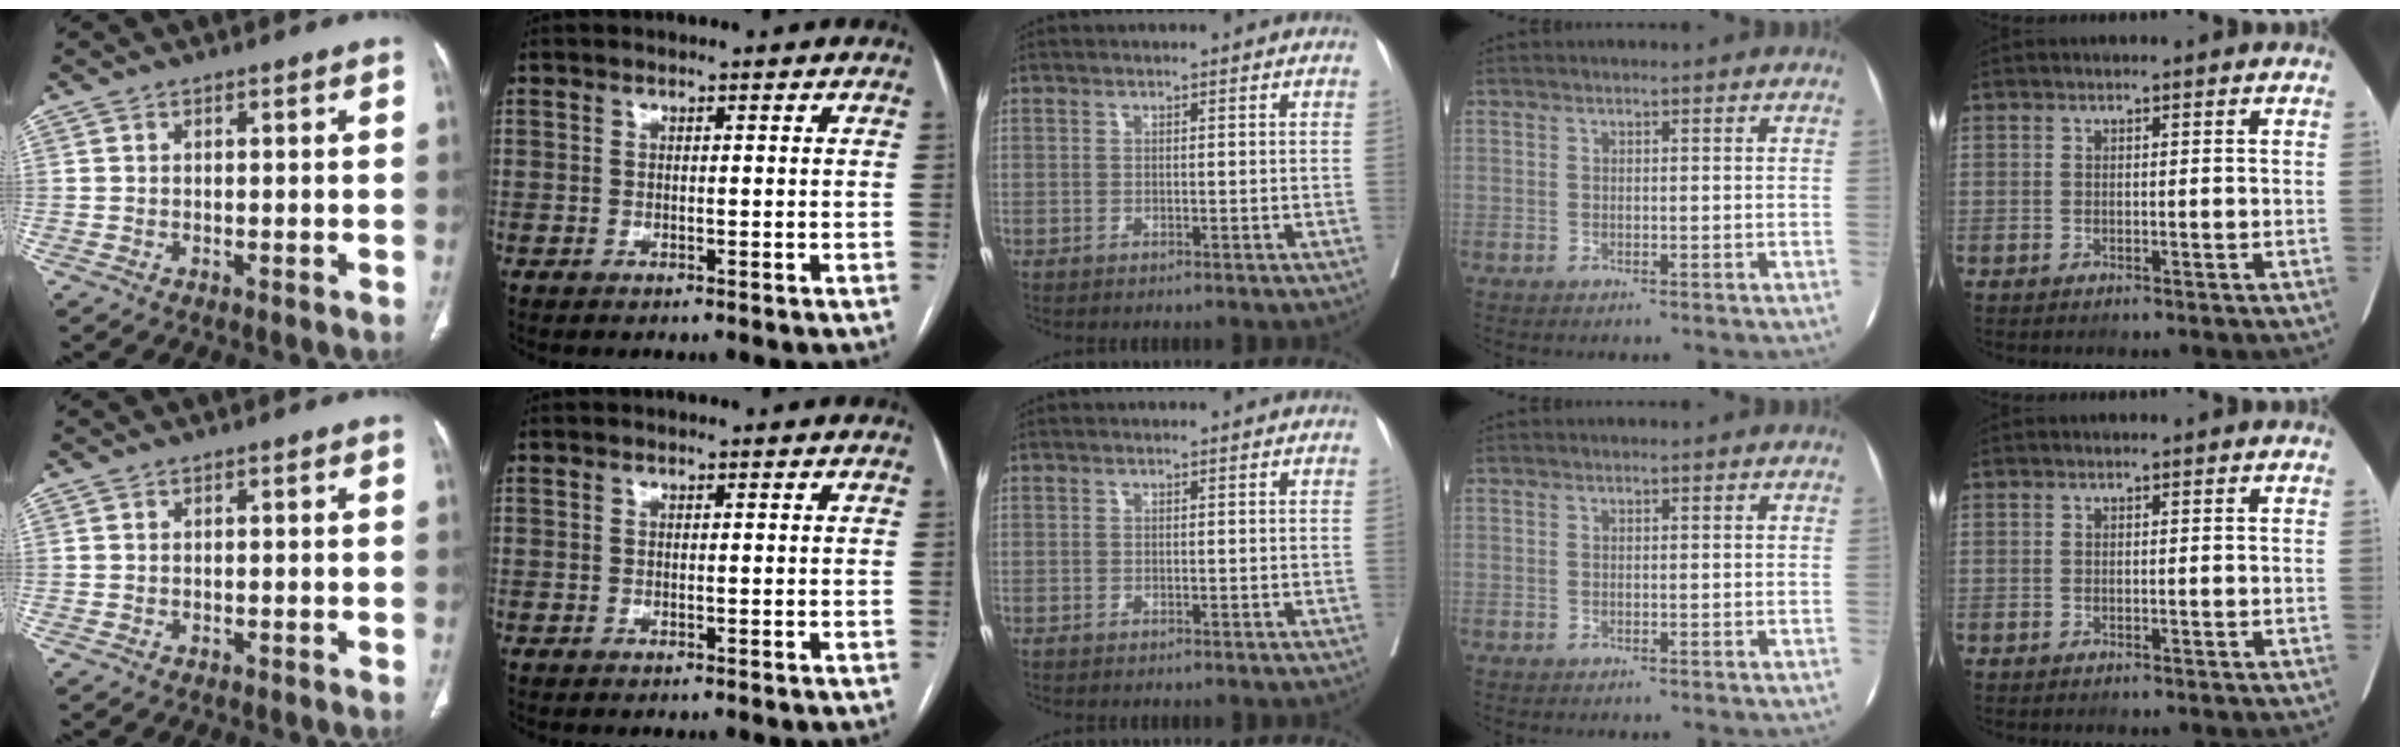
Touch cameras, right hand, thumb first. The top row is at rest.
{}